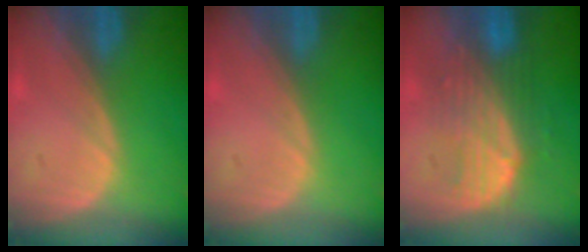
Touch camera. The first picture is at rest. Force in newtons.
{"total": 0.0}
{"total": 7.8, "press": 7.7, "slide": 1.4}